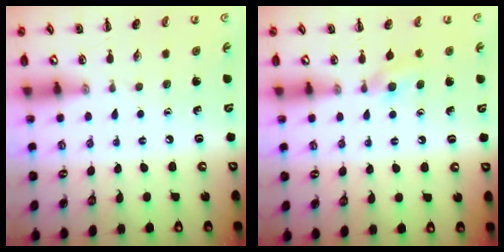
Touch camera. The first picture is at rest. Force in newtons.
{"total": 3.9, "press": 3.6, "slide": 1.4}